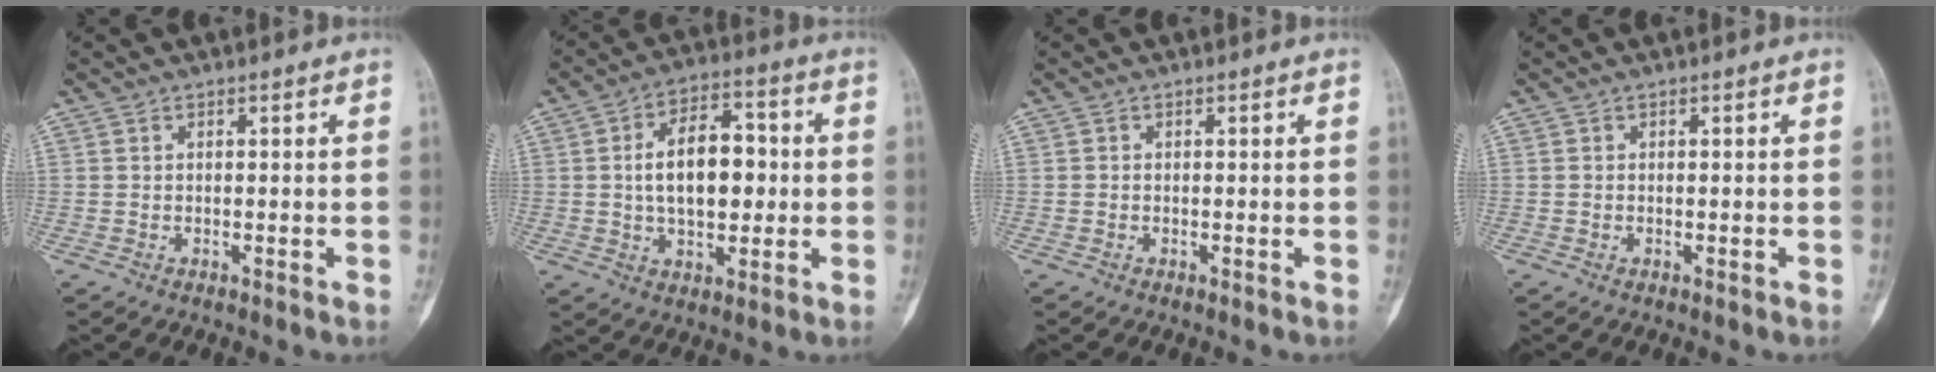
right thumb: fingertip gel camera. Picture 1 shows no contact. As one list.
[{"total": 13.1, "force": [0.6, 7.6, 10.7], "torque": [-0.149, 0.017, 0.011]}, {"total": 0.0}, {"total": 0.0}]